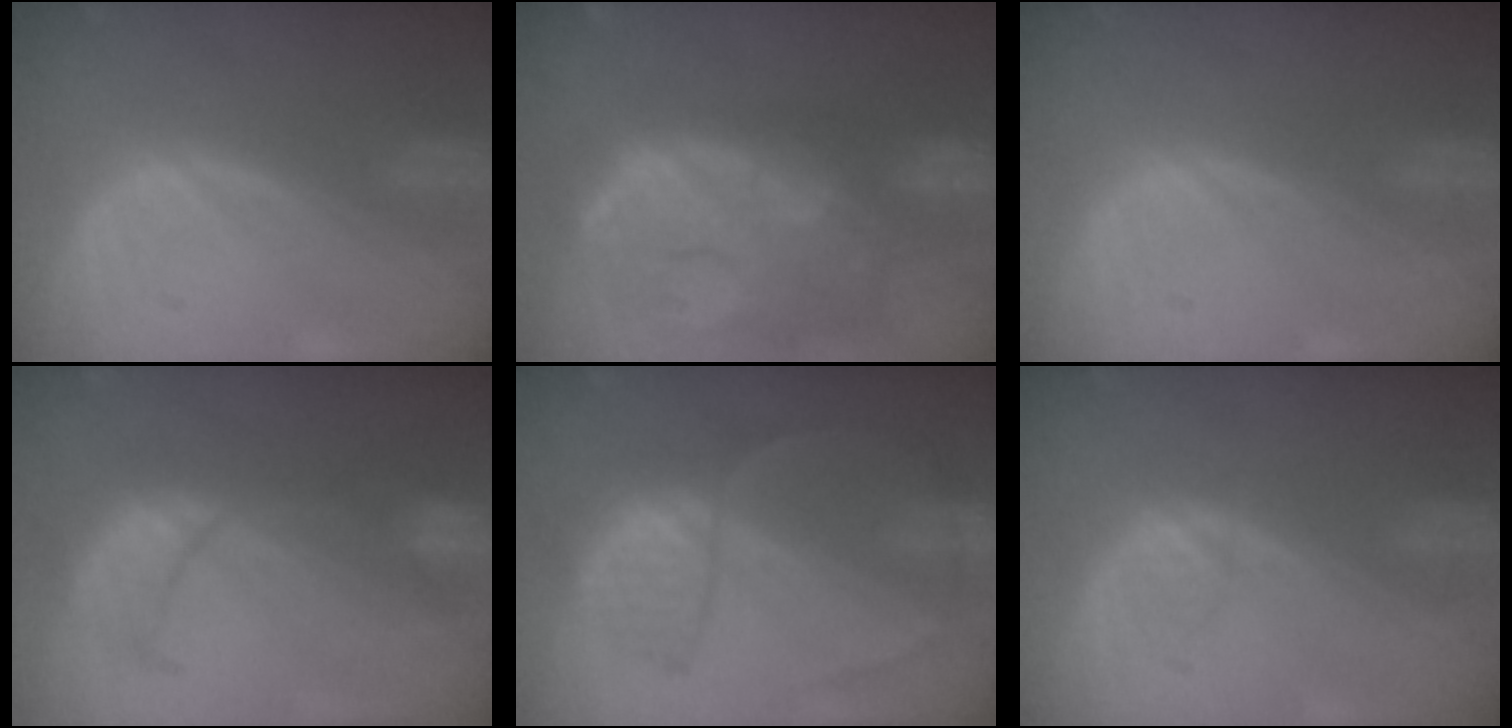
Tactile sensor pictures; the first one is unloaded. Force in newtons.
{"total": 14.5, "press": 12.0, "slide": 8.1}
{"total": 0.0}
{"total": 7.9, "press": 7.7, "slide": 1.5}
{"total": 6.9, "press": 6.6, "slide": 1.7}
{"total": 1.6, "press": 1.5, "slide": 0.2}